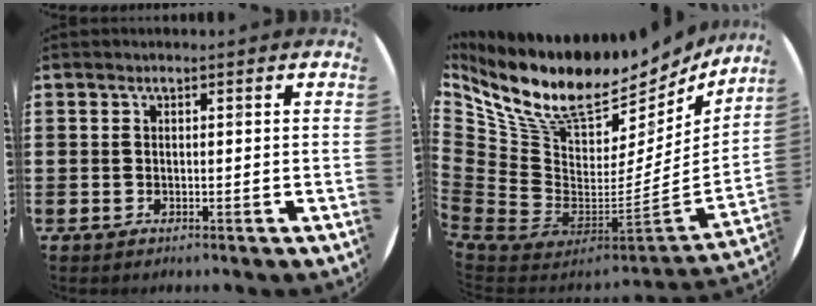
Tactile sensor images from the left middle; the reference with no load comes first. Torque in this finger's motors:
{"motor_torque": [0.83, -0.83, 1.05, 0.21]}